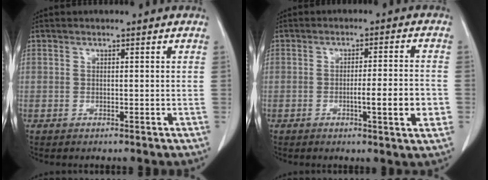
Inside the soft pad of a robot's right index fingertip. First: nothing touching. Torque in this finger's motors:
{"motor_torque": [1.21, -0.46, 0.50, 0.07]}